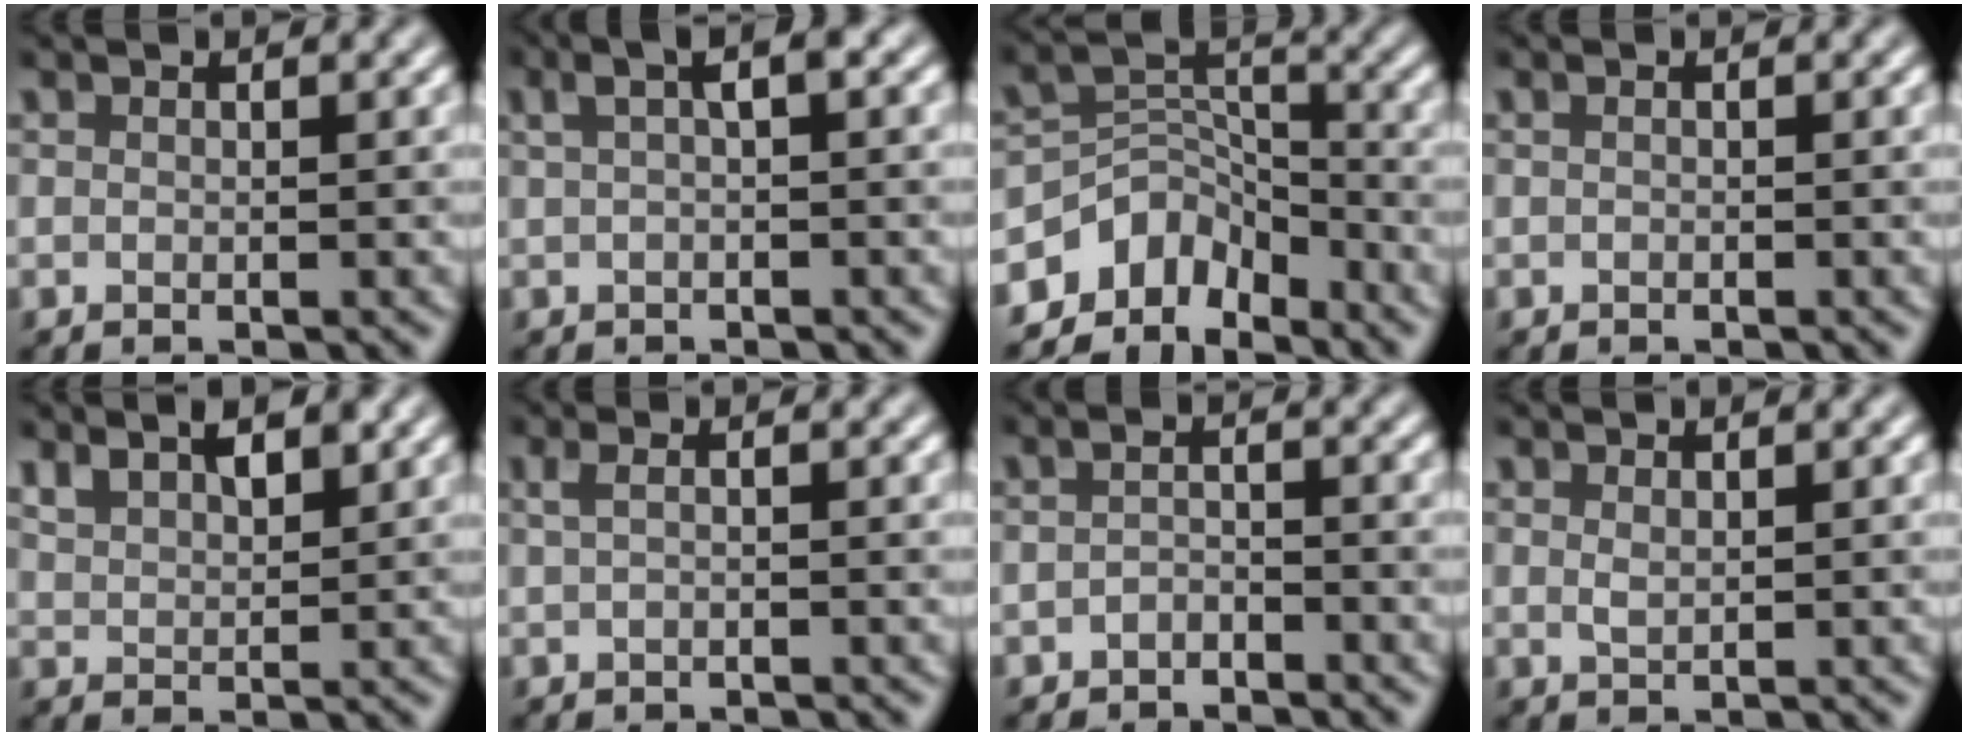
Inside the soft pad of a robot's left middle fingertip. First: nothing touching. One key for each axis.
{"total": 2.7, "fx": 0.9, "fy": 0.6, "fz": 2.5, "tx": -0.038, "ty": 0.018, "tz": 0.012}
{"total": 5.4, "fx": -4.4, "fy": 2.8, "fz": 1.4, "tx": -0.010, "ty": -0.002, "tz": -0.088}
{"total": 0.0}
{"total": 3.1, "fx": 2.1, "fy": 1.4, "fz": 1.8, "tx": -0.040, "ty": 0.002, "tz": 0.043}
{"total": 1.2, "fx": 0.1, "fy": 0.3, "fz": 1.2, "tx": -0.023, "ty": 0.002, "tz": -0.001}
{"total": 1.2, "fx": -1.1, "fy": 0.4, "fz": 0.5, "tx": -0.011, "ty": 0.001, "tz": -0.023}
{"total": 0.7, "fx": 0.4, "fy": 0.2, "fz": 0.5, "tx": -0.012, "ty": -0.002, "tz": 0.009}